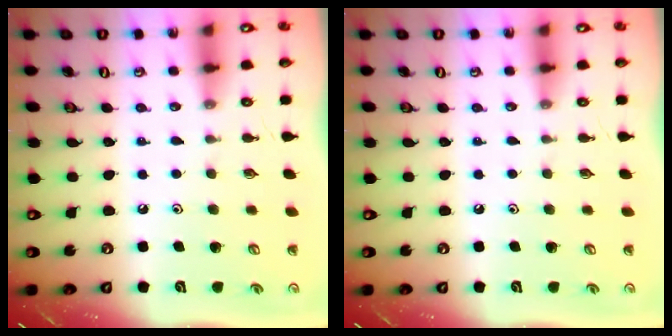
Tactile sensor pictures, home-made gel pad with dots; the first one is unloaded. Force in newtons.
{"total": 0.0}